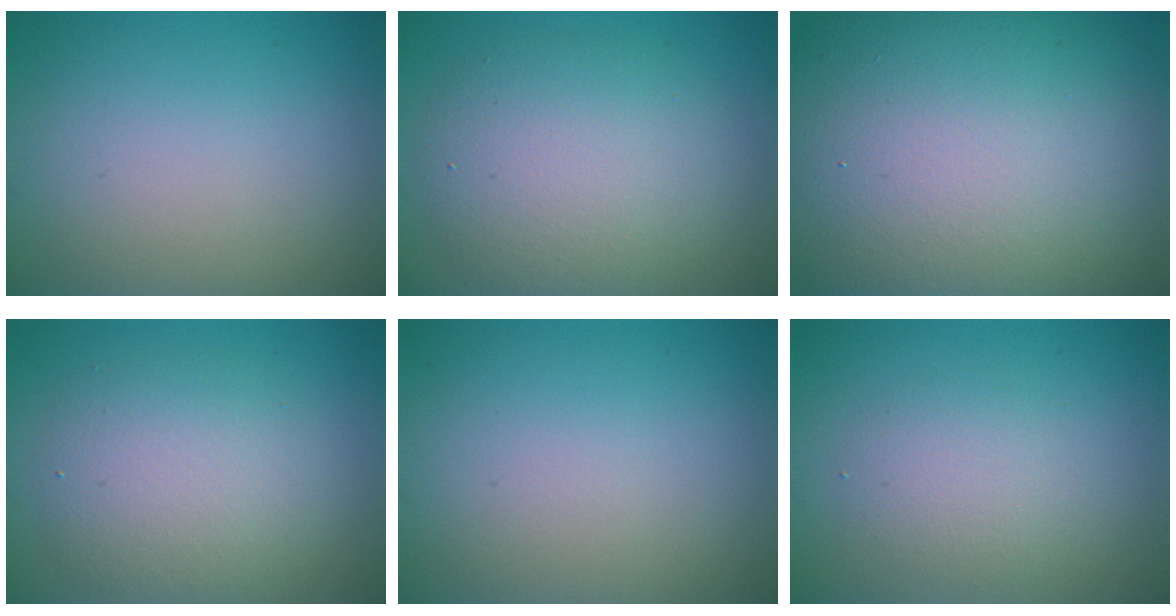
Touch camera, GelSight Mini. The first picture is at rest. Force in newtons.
{"total": 6.3, "press": 6.3, "slide": 0.4}
{"total": 18.5, "press": 18.4, "slide": 1.2}
{"total": 4.6, "press": 4.6, "slide": 0.3}
{"total": 0.0}
{"total": 2.4, "press": 2.4, "slide": 0.1}